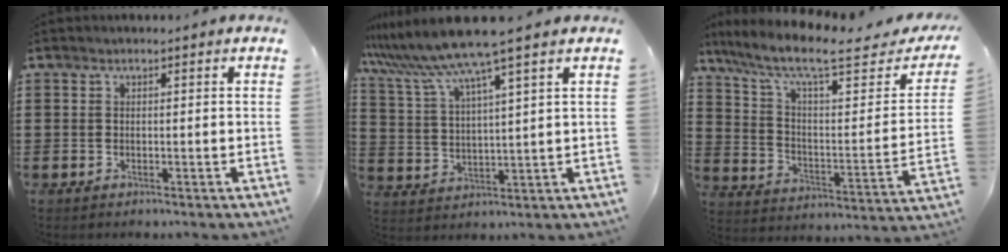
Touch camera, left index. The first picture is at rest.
{"total": 8.8, "force": [7.1, -0.9, 5.1], "torque": [-0.123, -0.041, 0.118]}
{"total": 10.3, "force": [7.5, 1.5, 6.9], "torque": [-0.154, -0.047, 0.122]}